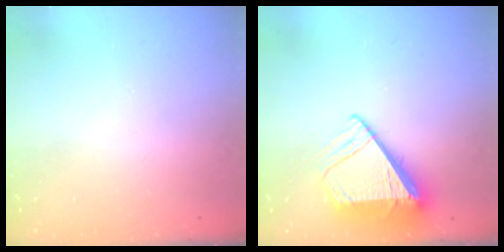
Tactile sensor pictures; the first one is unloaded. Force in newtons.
{"total": 9.0, "press": 8.9, "slide": 1.3}